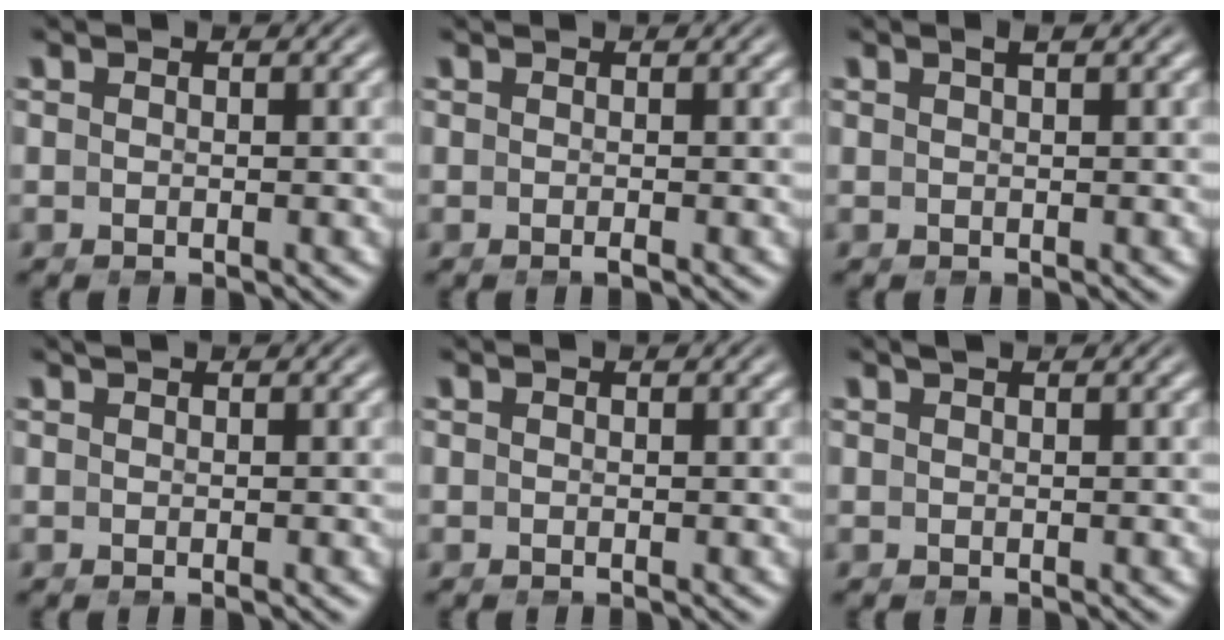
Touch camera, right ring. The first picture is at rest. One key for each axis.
{"total": 0.8, "fx": -0.1, "fy": -0.8, "fz": 0.0, "tx": 0.010, "ty": 0.007, "tz": -0.003}
{"total": 0.7, "fx": 0.3, "fy": -0.5, "fz": 0.4, "tx": -0.002, "ty": 0.004, "tz": 0.010}
{"total": 0.7, "fx": 0.2, "fy": -0.6, "fz": 0.3, "tx": 0.004, "ty": 0.005, "tz": 0.004}
{"total": 0.0}
{"total": 0.7, "fx": 0.5, "fy": -0.4, "fz": 0.0, "tx": 0.003, "ty": 0.003, "tz": 0.009}